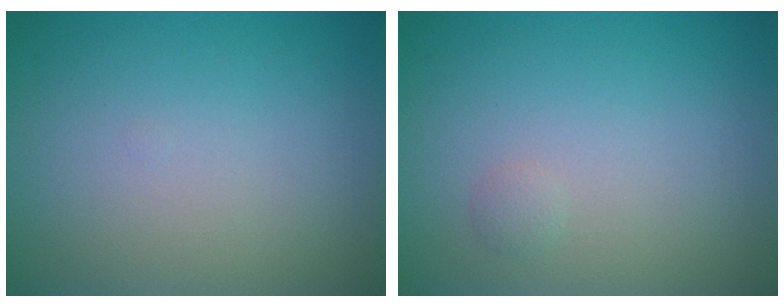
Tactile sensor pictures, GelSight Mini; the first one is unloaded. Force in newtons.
{"total": 0.6, "press": 0.6, "slide": 0.1}